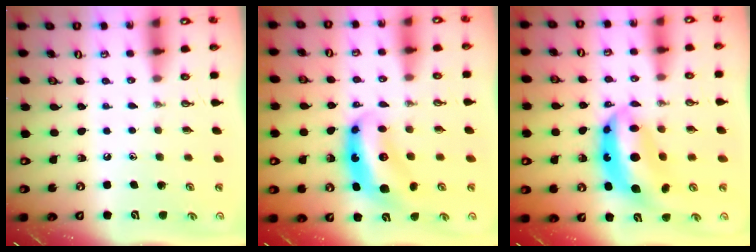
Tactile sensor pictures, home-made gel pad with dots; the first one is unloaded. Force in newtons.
{"total": 8.2, "press": 8.1, "slide": 0.4}
{"total": 12.7, "press": 12.6, "slide": 0.9}